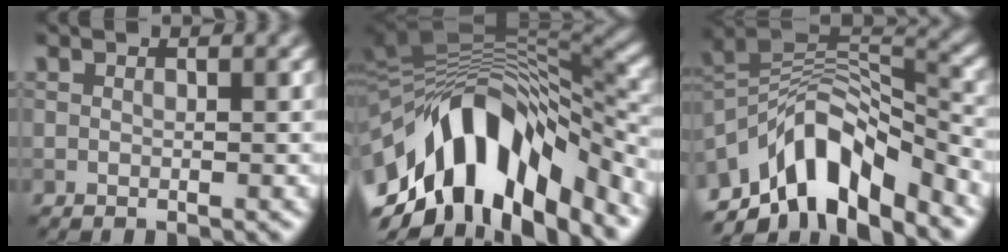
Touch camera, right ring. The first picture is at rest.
{"total": 14.3, "force": [-5.8, 7.0, 11.0], "torque": [-0.186, 0.016, -0.089]}
{"total": 10.5, "force": [-6.1, 4.6, 7.2], "torque": [-0.108, 0.019, -0.118]}